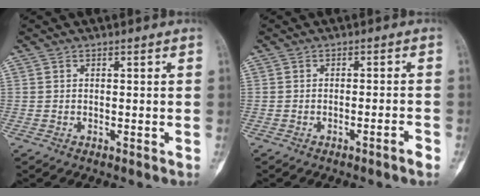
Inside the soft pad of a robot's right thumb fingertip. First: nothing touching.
{"total": 2.2, "force": [-1.5, -0.1, 1.6], "torque": [-0.028, 0.013, -0.021]}